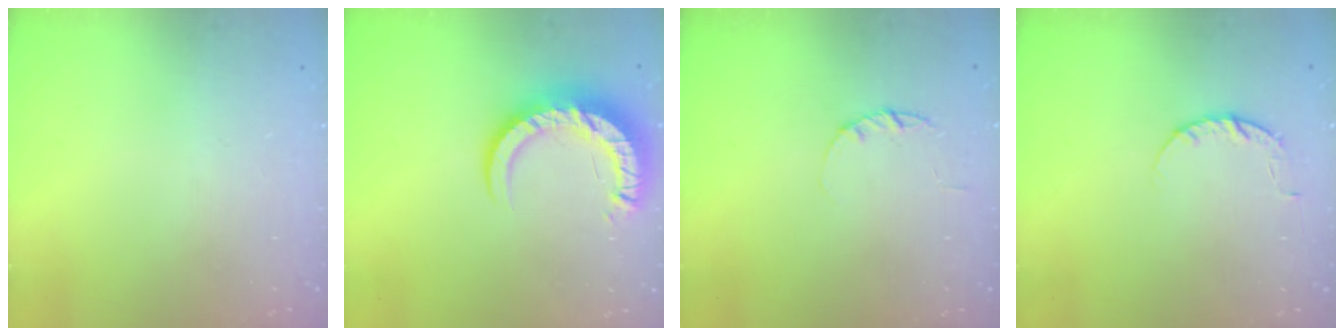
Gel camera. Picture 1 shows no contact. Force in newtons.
{"total": 10.7, "press": 10.6, "slide": 1.1}
{"total": 2.2, "press": 2.2, "slide": 0.4}
{"total": 4.5, "press": 4.5, "slide": 0.5}